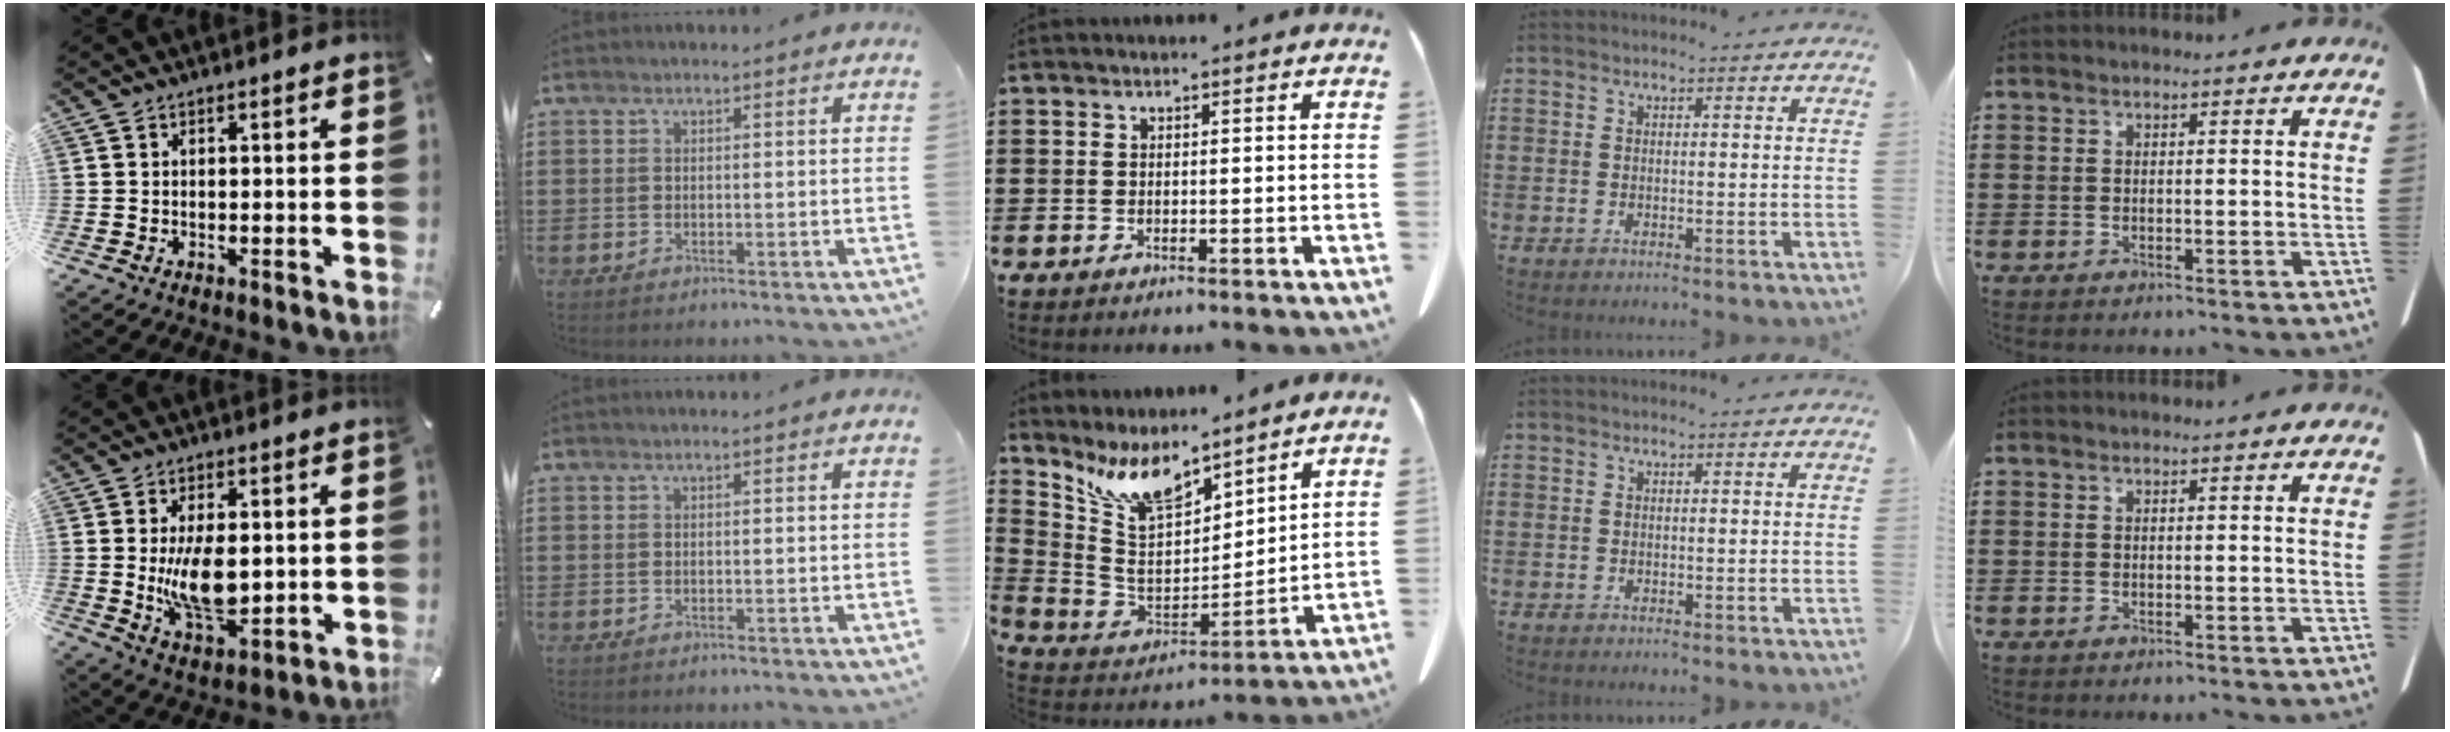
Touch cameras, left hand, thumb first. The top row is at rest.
{"thumb": {"total": 12.0, "force": [0.6, 6.6, 10.0], "torque": [-0.190, -0.022, 0.006]}, "middle": {"total": 9.8, "force": [7.2, 4.4, 5.0], "torque": [-0.139, -0.037, 0.132]}}